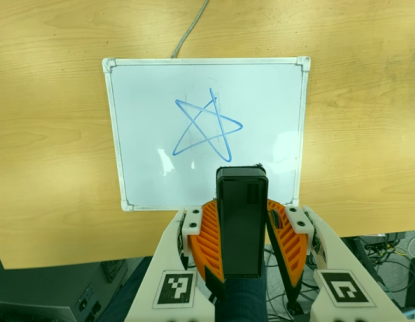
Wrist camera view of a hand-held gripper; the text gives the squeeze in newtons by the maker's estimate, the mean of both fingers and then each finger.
{"total": 6.0, "left": 5.2, "right": 6.7}